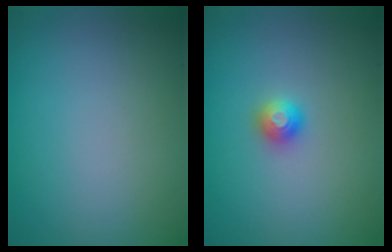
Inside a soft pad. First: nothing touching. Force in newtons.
{"total": 1.2, "press": 1.2, "slide": 0.2}